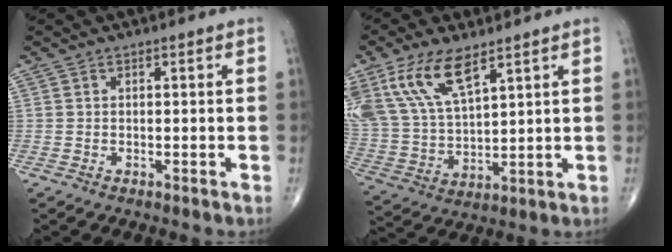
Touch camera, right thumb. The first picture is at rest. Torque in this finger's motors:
{"motor_torque": [0.22, 0.72, 1.58, 1.19, 0.33]}